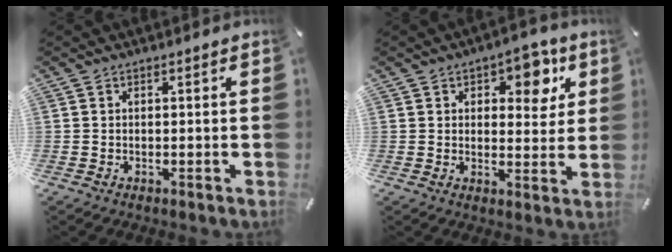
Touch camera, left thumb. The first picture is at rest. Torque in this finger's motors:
{"motor_torque": [0.53, -0.34, 0.32, 0.08, 0.03]}